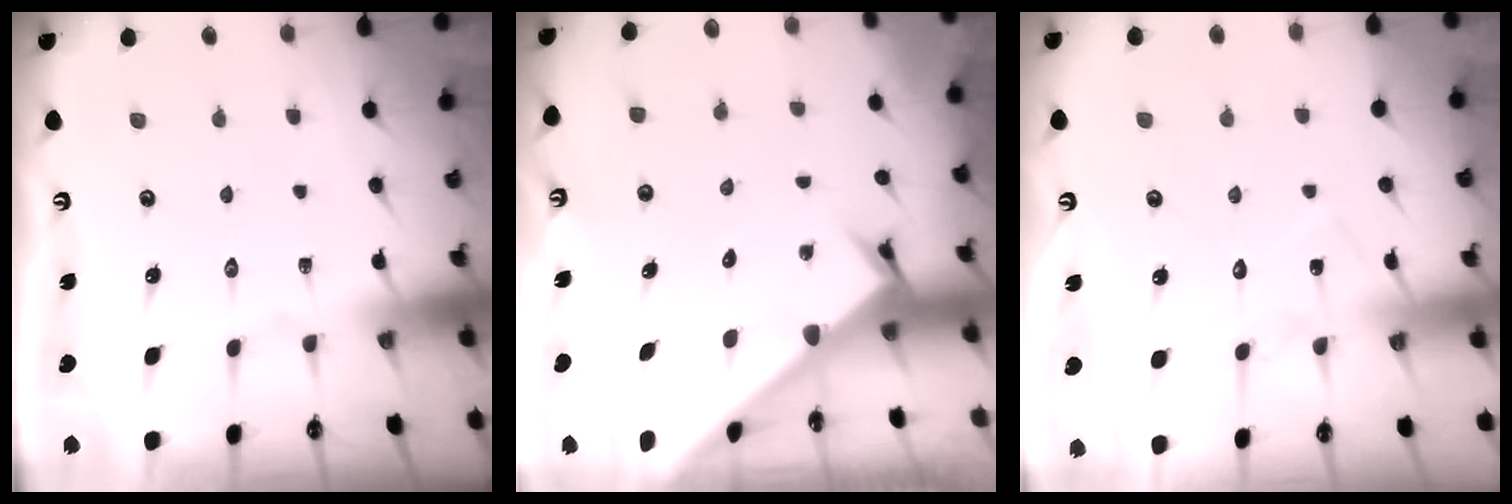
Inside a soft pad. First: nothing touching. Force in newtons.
{"total": 2.4, "press": 2.4, "slide": 0.2}
{"total": 7.8, "press": 7.8, "slide": 0.6}